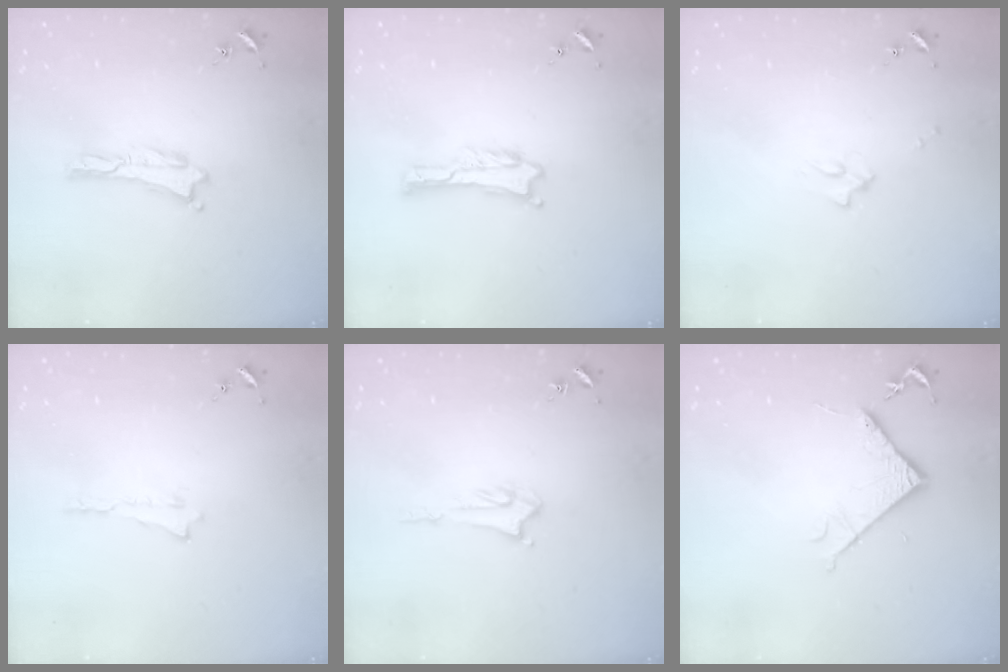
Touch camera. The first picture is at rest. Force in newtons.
{"total": 0.0}
{"total": 1.7, "press": 1.6, "slide": 0.2}
{"total": 0.0}
{"total": 2.6, "press": 2.6, "slide": 0.3}
{"total": 5.1, "press": 5.1, "slide": 0.6}